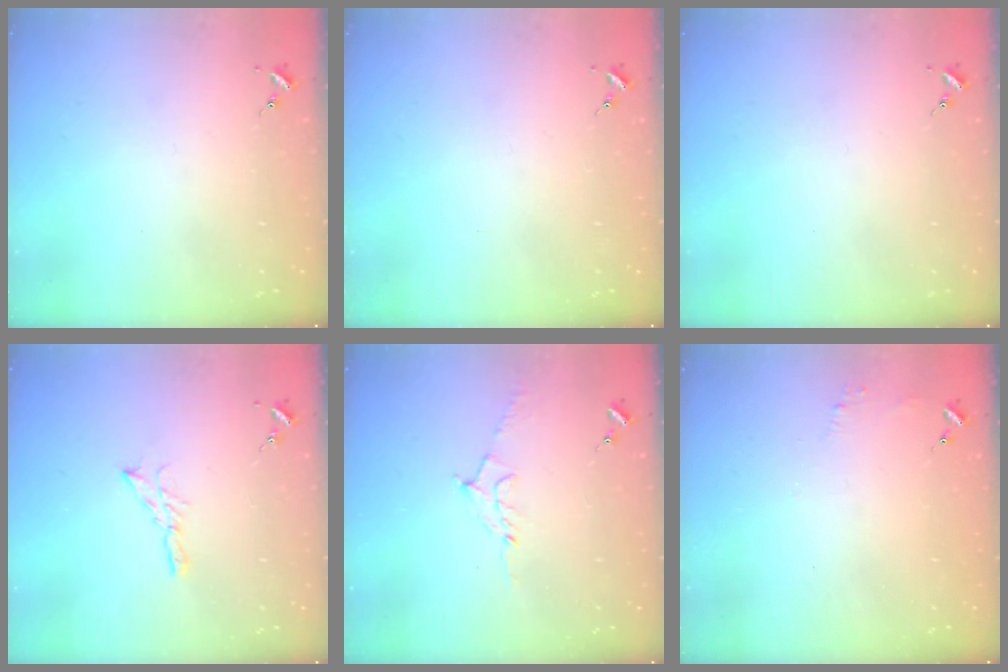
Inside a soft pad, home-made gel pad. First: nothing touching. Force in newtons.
{"total": 0.0}
{"total": 0.0}
{"total": 5.3, "press": 5.3, "slide": 0.2}
{"total": 7.9, "press": 7.9, "slide": 1.0}
{"total": 4.8, "press": 4.8, "slide": 0.4}